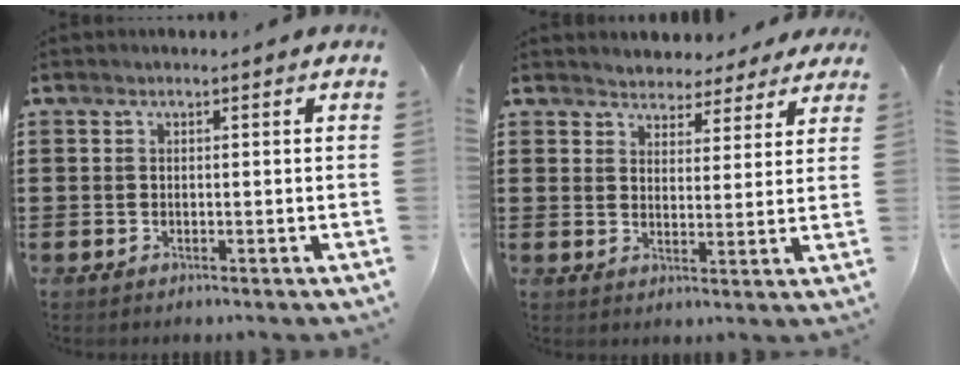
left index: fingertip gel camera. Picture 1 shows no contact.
{"total": 3.9, "force": [3.7, 1.2, -0.4], "torque": [-0.013, -0.013, 0.066]}